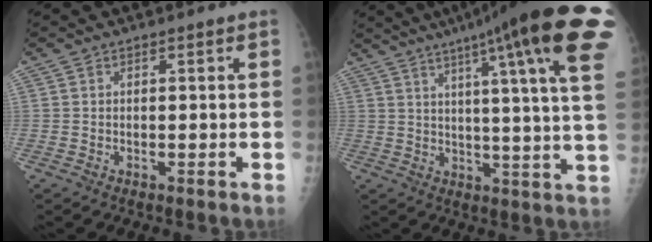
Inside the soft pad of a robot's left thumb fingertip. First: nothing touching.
{"total": 25.2, "force": [13.6, 2.4, 21.1], "torque": [-0.258, -0.027, 0.170]}